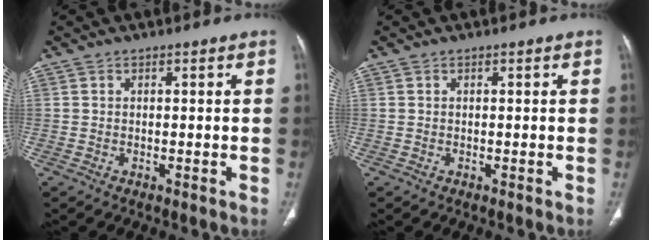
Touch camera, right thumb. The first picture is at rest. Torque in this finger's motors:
{"motor_torque": [0.12, 0.08, 0.28, -0.17, -0.03]}